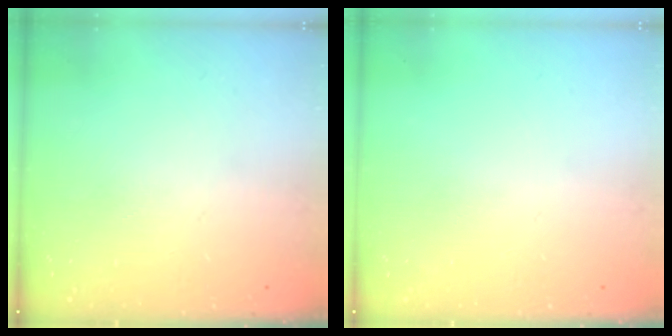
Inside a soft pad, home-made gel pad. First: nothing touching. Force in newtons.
{"total": 0.0}